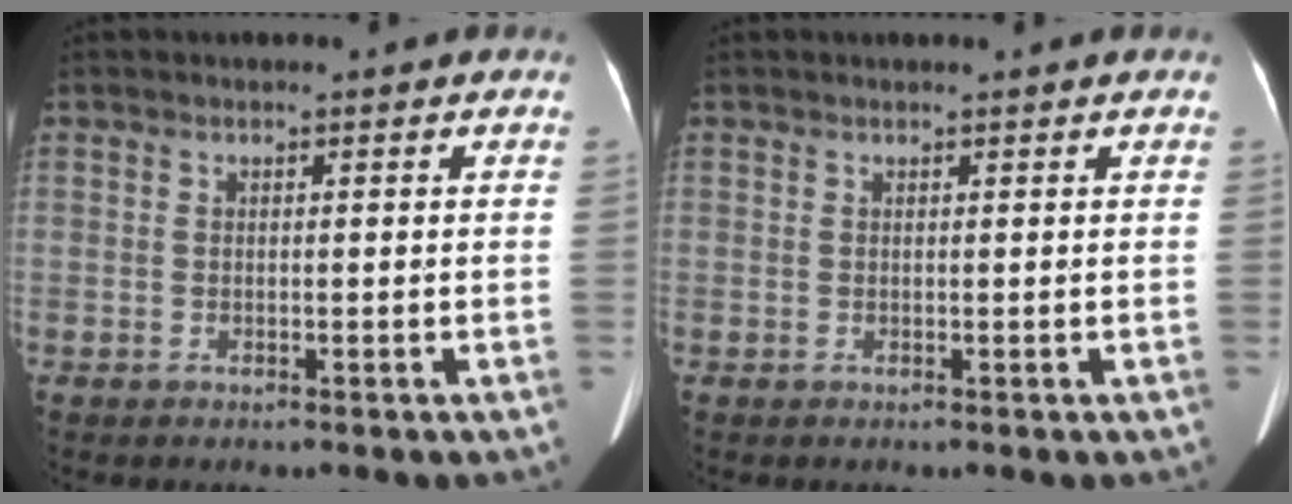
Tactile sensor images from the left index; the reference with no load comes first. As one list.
[{"total": 1.4, "force": [1.3, -0.1, 0.5], "torque": [-0.010, 0.014, 0.018]}]